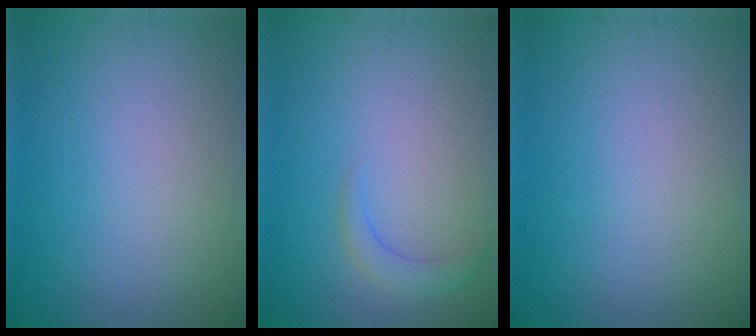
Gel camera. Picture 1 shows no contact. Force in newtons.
{"total": 1.6, "press": 1.6, "slide": 0.2}
{"total": 0.0}